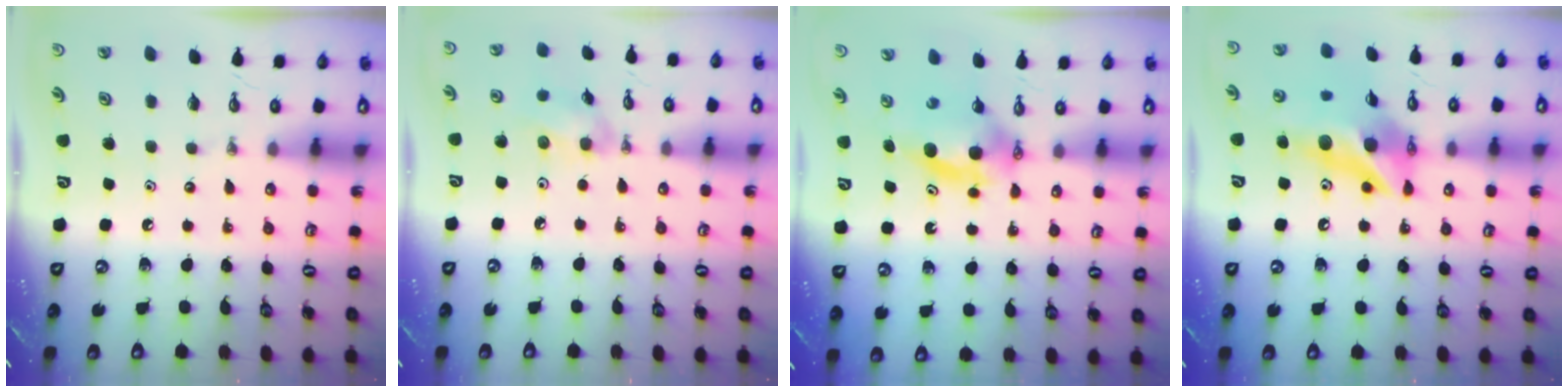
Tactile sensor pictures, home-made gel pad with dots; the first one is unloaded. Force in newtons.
{"total": 7.9, "press": 7.6, "slide": 2.2}
{"total": 5.8, "press": 5.7, "slide": 0.8}
{"total": 14.8, "press": 14.7, "slide": 1.3}